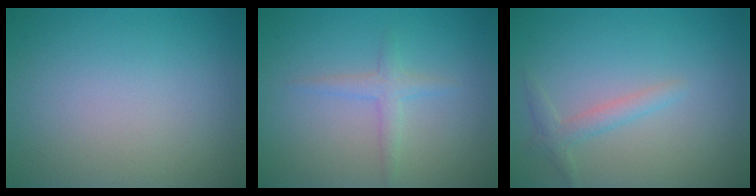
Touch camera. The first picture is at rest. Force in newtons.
{"total": 1.6, "press": 1.6, "slide": 0.1}
{"total": 1.6, "press": 1.6, "slide": 0.1}